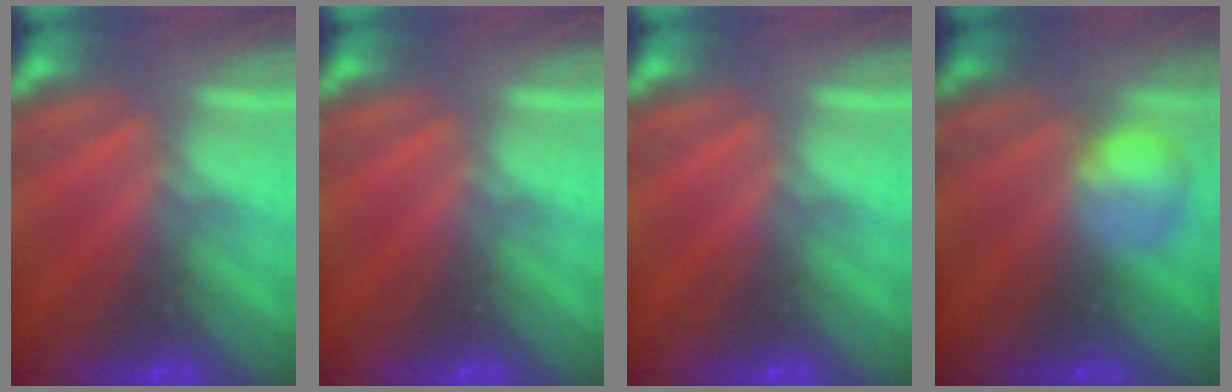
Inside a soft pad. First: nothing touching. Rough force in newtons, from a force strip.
{"total": 0.0}
{"total": 0.0}
{"total": 2.4}